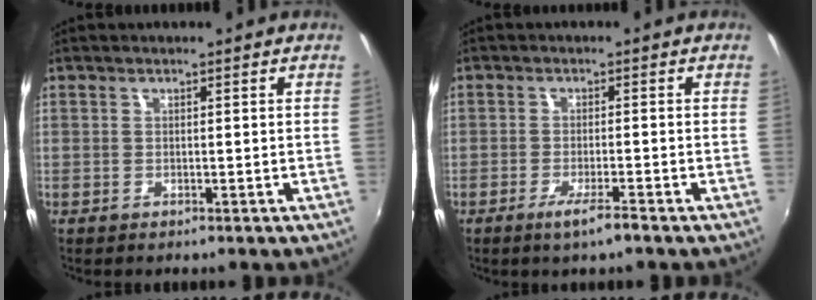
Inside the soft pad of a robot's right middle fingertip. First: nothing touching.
{"total": 3.9, "force": [-2.5, 0.0, 2.9], "torque": [-0.063, -0.009, -0.047]}